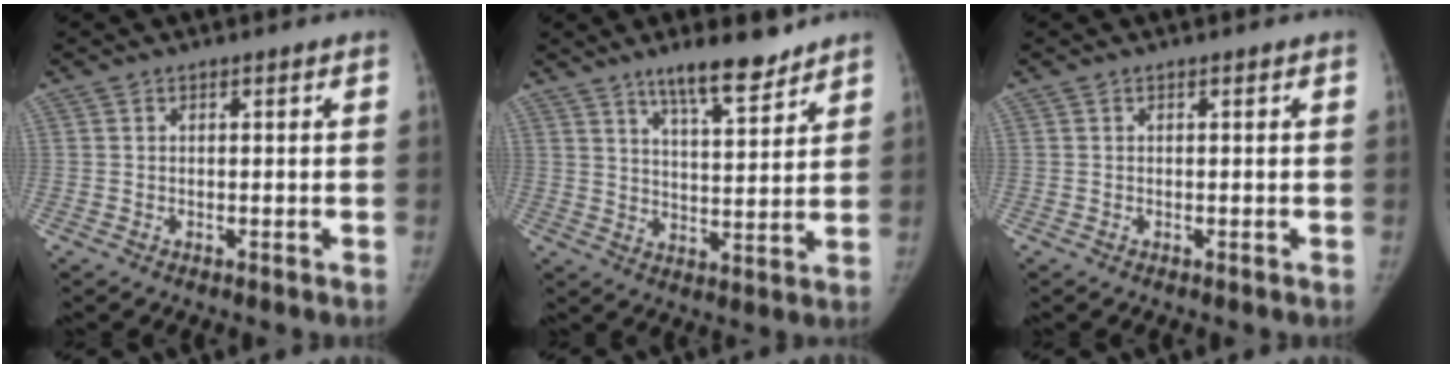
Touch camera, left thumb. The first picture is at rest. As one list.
[{"total": 10.0, "force": [7.6, 2.3, 6.0], "torque": [-0.079, -0.052, 0.128]}, {"total": 0.0}]